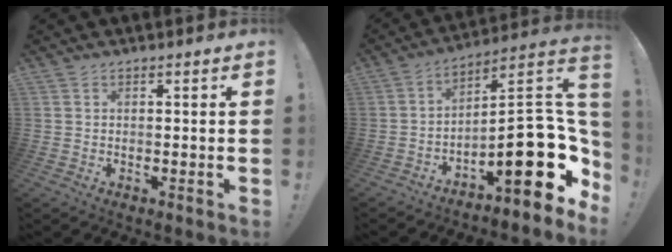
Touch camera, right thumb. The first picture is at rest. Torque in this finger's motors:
{"motor_torque": [2.57, 2.44, 1.40, -1.37, 0.39]}